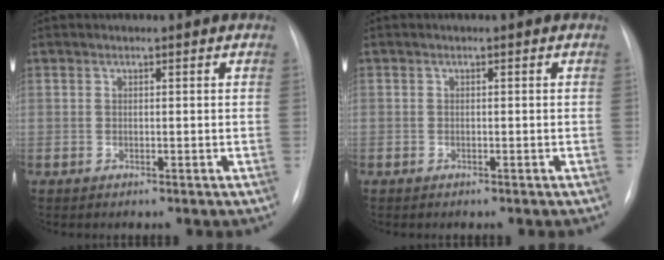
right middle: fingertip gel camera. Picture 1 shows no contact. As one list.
[{"total": 0.0}]